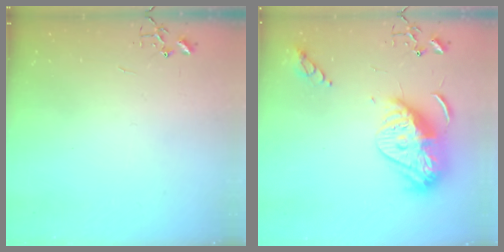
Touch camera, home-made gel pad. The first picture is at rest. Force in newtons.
{"total": 16.7, "press": 16.7, "slide": 0.8}